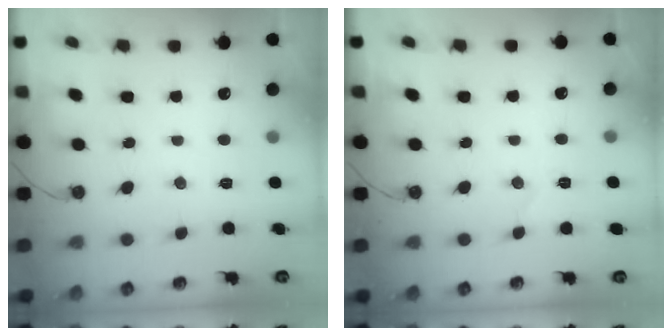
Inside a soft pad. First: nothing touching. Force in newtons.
{"total": 4.9, "press": 4.6, "slide": 1.8}